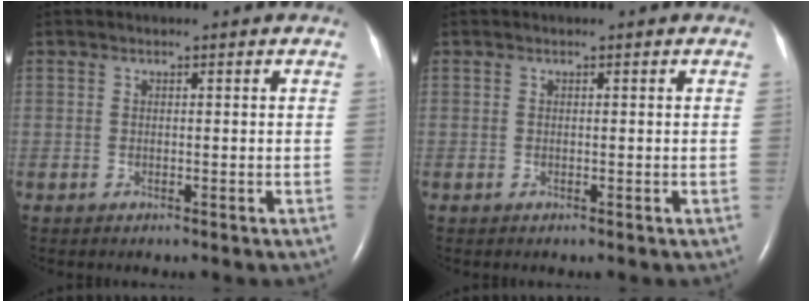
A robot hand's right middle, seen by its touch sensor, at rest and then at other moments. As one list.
[{"total": 0.0}]